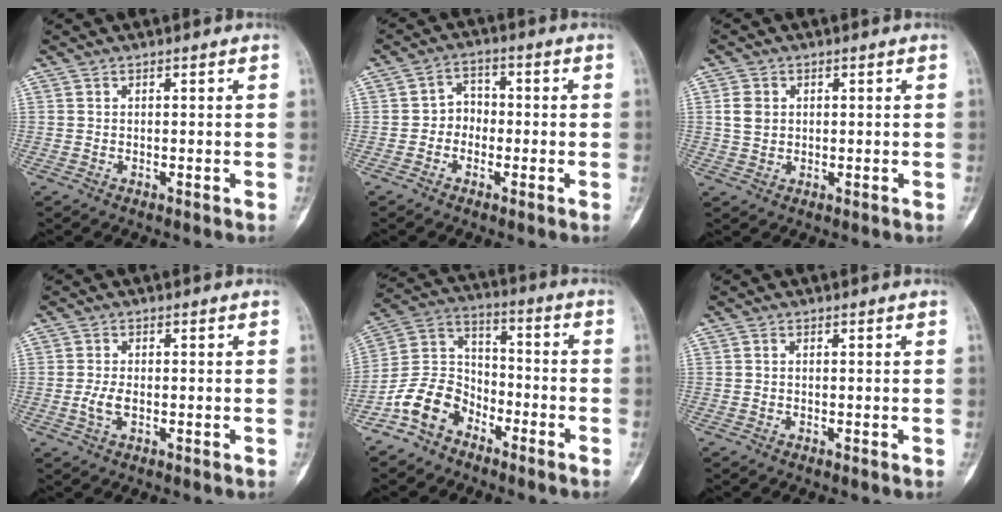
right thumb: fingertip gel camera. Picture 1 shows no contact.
{"total": 4.6, "force": [-1.2, 4.0, 2.2], "torque": [-0.009, 0.021, -0.032]}
{"total": 3.5, "force": [0.7, 2.9, 1.9], "torque": [-0.028, 0.002, 0.014]}
{"total": 2.9, "force": [-0.6, 1.5, 2.4], "torque": [-0.057, 0.003, -0.012]}
{"total": 10.8, "force": [-7.1, 7.0, 4.2], "torque": [-0.069, 0.071, -0.147]}
{"total": 0.0}